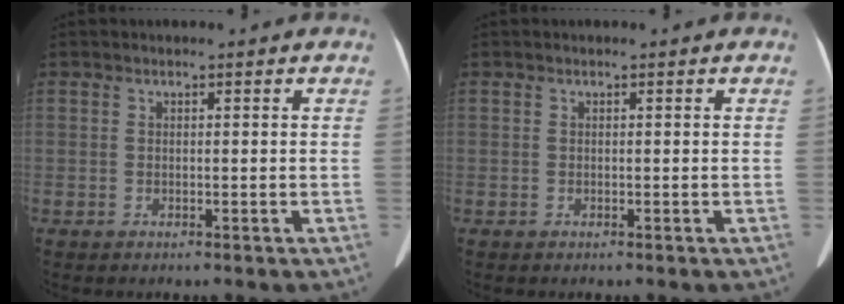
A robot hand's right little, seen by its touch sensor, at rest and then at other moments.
{"total": 0.0}